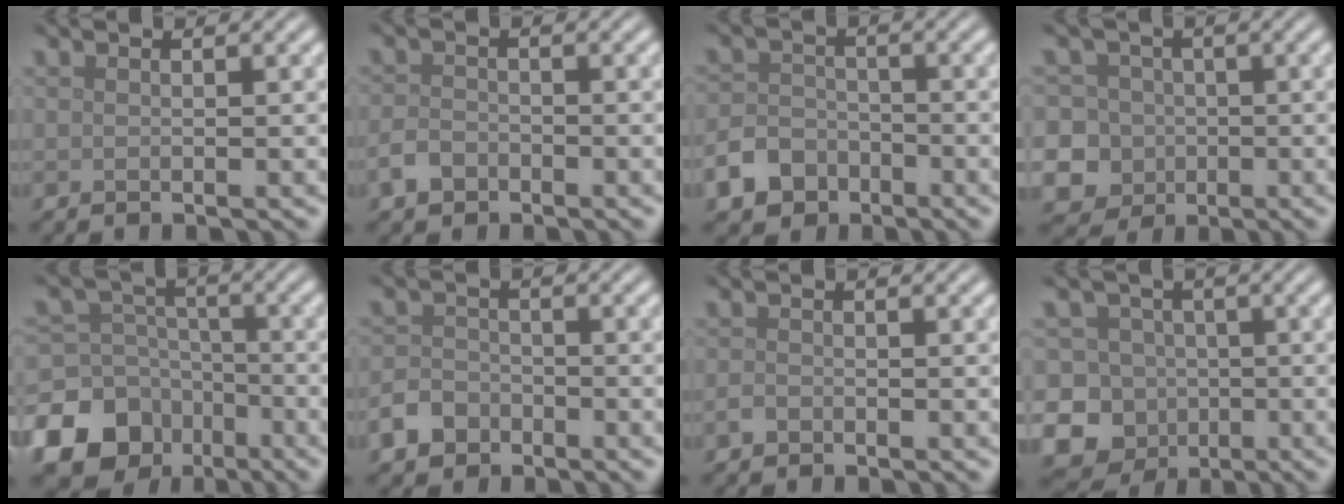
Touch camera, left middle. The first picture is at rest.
{"total": 2.2, "force": [-1.4, 1.4, 0.8], "torque": [-0.011, 0.001, -0.034]}
{"total": 5.7, "force": [-3.7, 4.1, 1.4], "torque": [-0.011, -0.009, -0.075]}
{"total": 10.4, "force": [-2.7, 9.7, 2.7], "torque": [-0.071, 0.008, -0.076]}
{"total": 13.4, "force": [-7.1, 10.7, 3.8], "torque": [-0.098, -0.051, -0.139]}
{"total": 3.7, "force": [-2.4, 2.6, 1.0], "torque": [-0.015, -0.003, -0.047]}
{"total": 1.0, "force": [-0.6, 0.7, 0.3], "torque": [-0.006, -0.001, -0.014]}
{"total": 14.4, "force": [-5.7, 12.7, 3.6], "torque": [-0.093, -0.009, -0.113]}